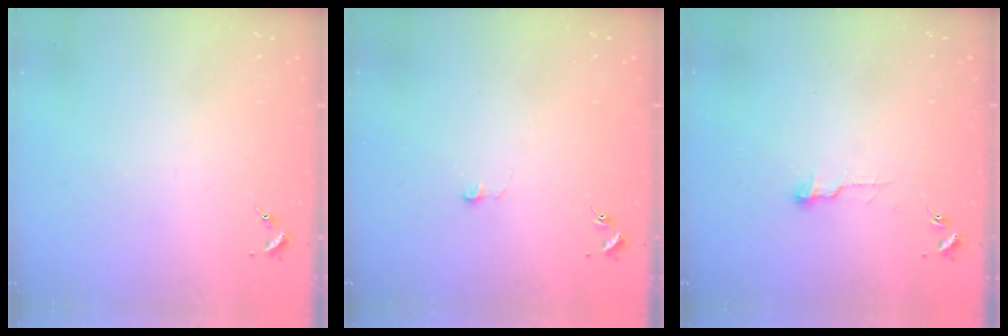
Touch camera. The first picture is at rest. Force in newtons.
{"total": 2.9, "press": 2.9, "slide": 0.2}
{"total": 6.8, "press": 6.8, "slide": 0.7}